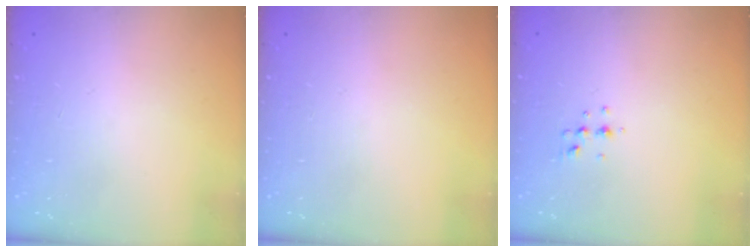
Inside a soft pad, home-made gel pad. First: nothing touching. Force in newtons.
{"total": 0.0}
{"total": 3.8, "press": 3.6, "slide": 1.3}